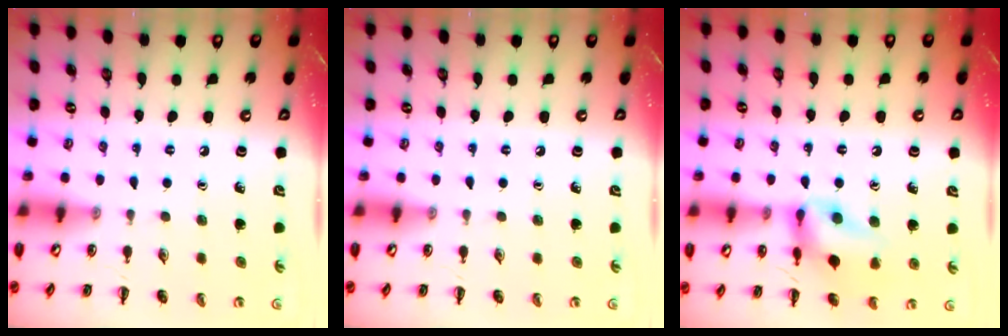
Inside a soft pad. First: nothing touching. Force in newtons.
{"total": 0.0}
{"total": 13.5, "press": 13.5, "slide": 1.1}